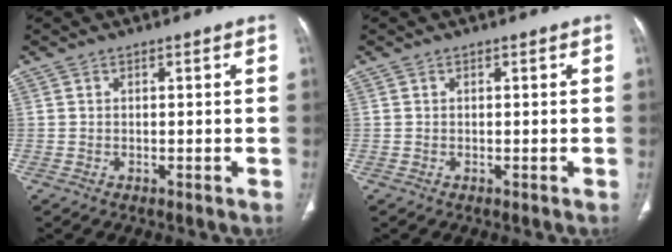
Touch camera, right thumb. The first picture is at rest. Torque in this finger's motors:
{"motor_torque": [0.00, 0.00, -0.07, 0.07, 0.01]}